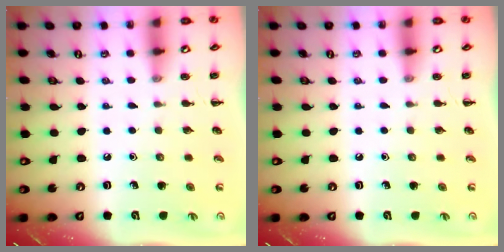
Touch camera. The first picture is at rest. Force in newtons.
{"total": 0.0}